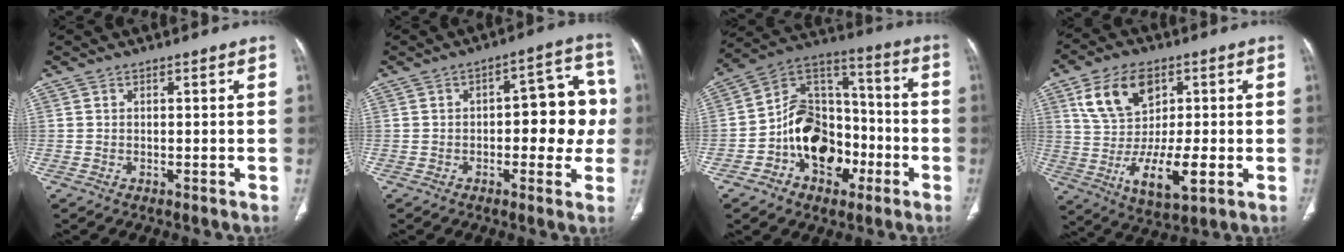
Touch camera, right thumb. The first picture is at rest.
{"total": 12.2, "force": [-0.4, 6.1, 10.5], "torque": [-0.081, 0.036, -0.009]}
{"total": 17.2, "force": [-5.7, 12.5, 10.4], "torque": [-0.125, 0.064, -0.096]}
{"total": 16.1, "force": [1.9, 9.1, 13.2], "torque": [-0.219, -0.011, 0.040]}